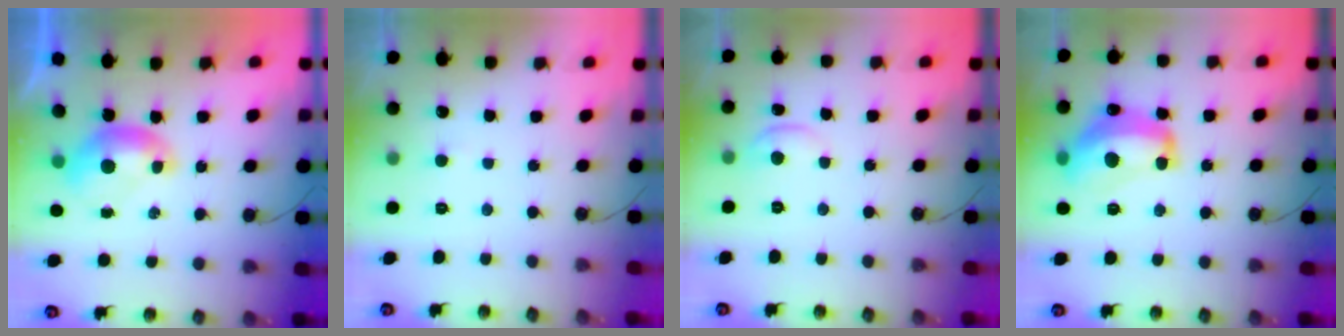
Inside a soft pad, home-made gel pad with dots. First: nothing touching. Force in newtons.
{"total": 2.4, "press": 2.4, "slide": 0.4}
{"total": 0.0}
{"total": 10.9, "press": 10.8, "slide": 0.9}